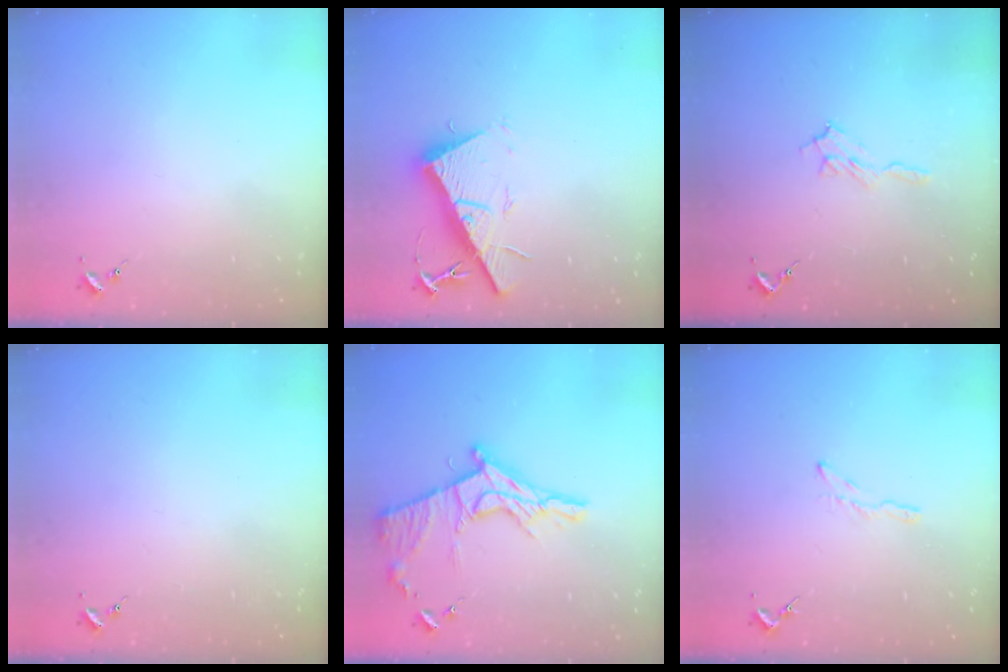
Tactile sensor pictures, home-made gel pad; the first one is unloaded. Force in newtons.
{"total": 14.6, "press": 14.6, "slide": 0.4}
{"total": 6.5, "press": 6.5, "slide": 0.8}
{"total": 0.0}
{"total": 16.9, "press": 16.8, "slide": 1.4}
{"total": 3.2, "press": 3.2, "slide": 0.3}